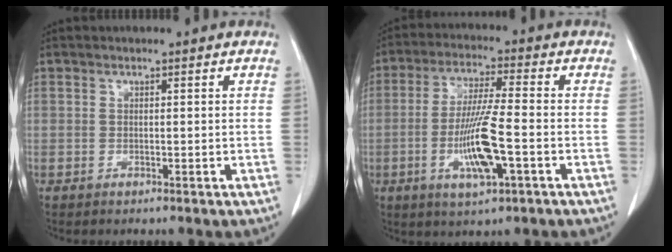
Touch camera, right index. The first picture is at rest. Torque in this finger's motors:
{"motor_torque": [0.76, -0.27, 0.26, 0.17]}